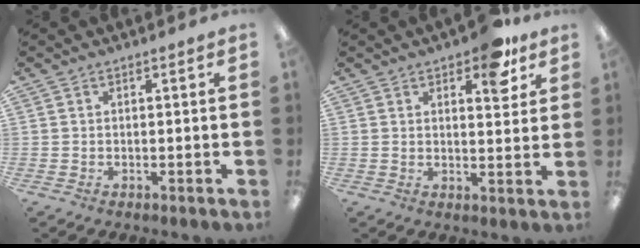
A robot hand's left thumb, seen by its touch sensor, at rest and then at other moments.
{"total": 8.8, "force": [5.7, 3.8, 5.6], "torque": [-0.058, -0.027, 0.091]}